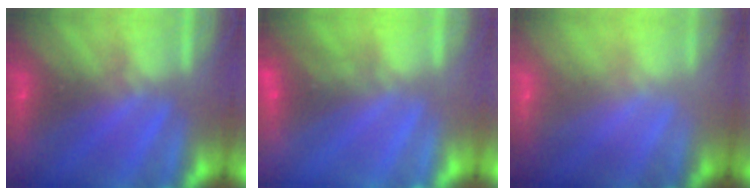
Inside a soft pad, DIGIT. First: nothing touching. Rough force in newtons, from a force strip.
{"total": 2.4}
{"total": 1.1}